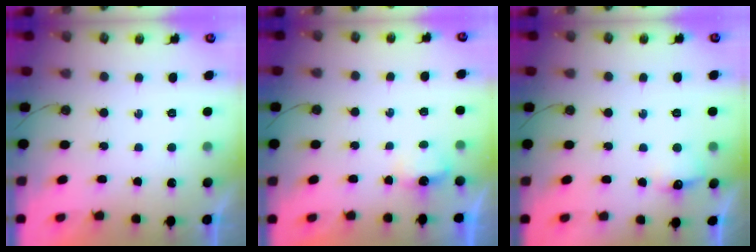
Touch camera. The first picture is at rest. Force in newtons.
{"total": 3.1, "press": 3.0, "slide": 0.5}
{"total": 6.6, "press": 6.5, "slide": 0.9}